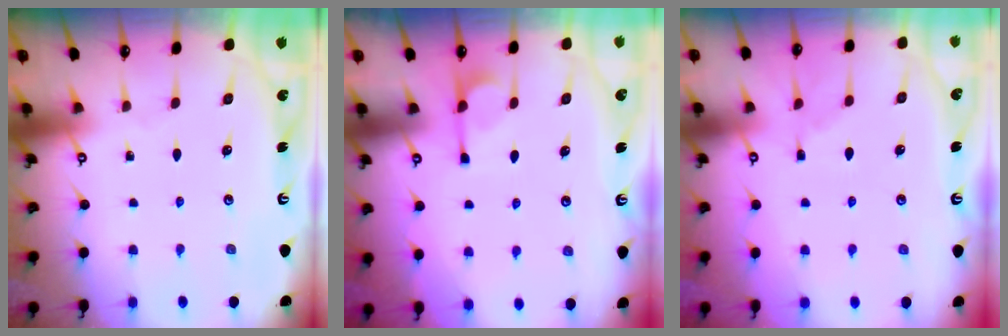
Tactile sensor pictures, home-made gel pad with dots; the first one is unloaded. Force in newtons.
{"total": 1.2, "press": 0.3, "slide": 1.1}
{"total": 1.6, "press": 1.2, "slide": 1.2}